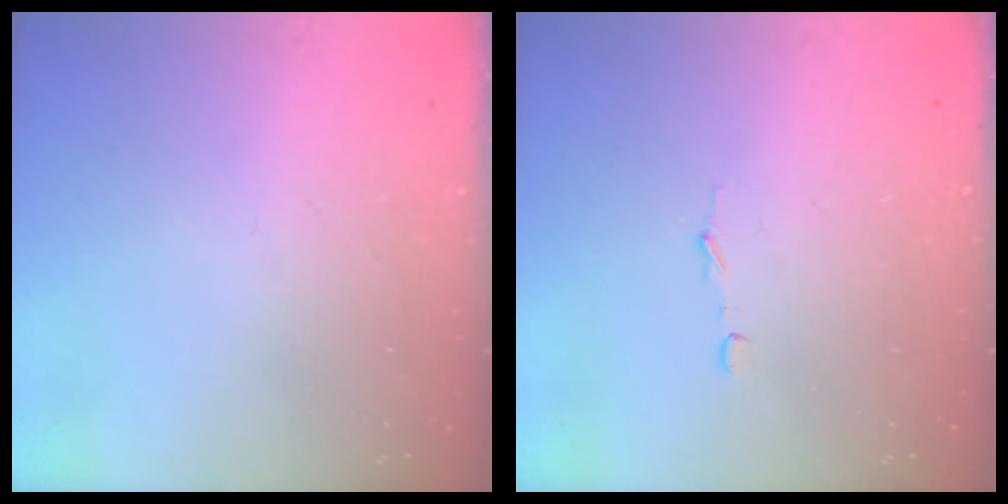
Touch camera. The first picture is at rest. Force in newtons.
{"total": 2.8, "press": 2.8, "slide": 0.2}